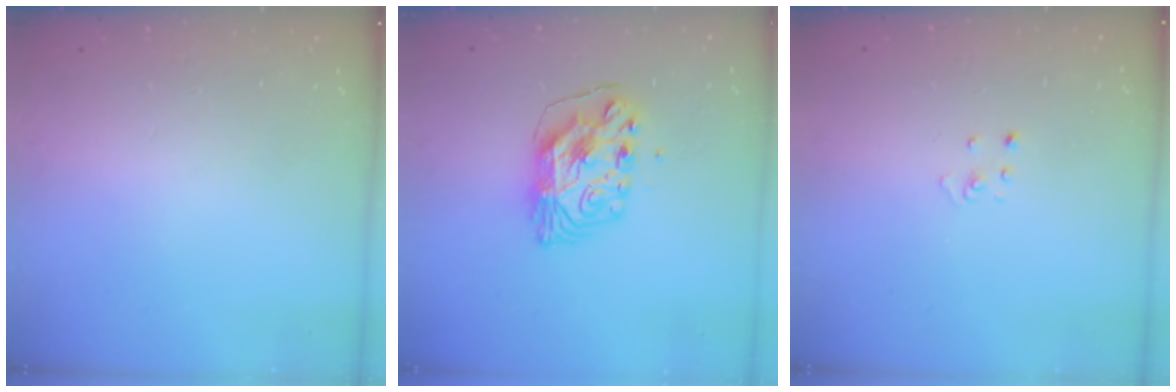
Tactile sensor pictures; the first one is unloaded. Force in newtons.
{"total": 9.6, "press": 9.6, "slide": 0.9}
{"total": 1.9, "press": 1.9, "slide": 0.1}